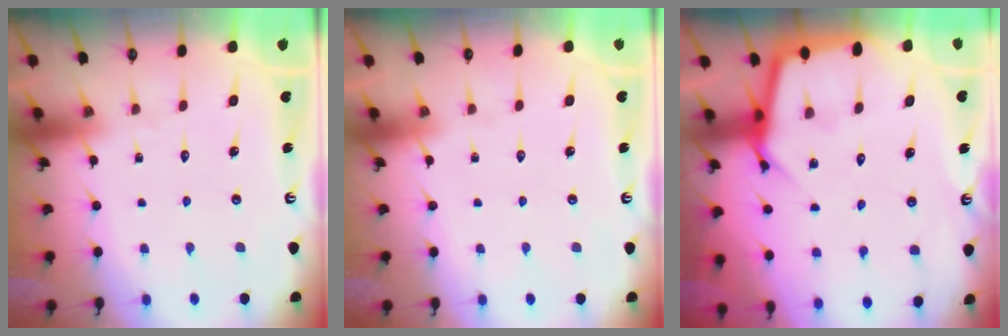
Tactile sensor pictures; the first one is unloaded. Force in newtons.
{"total": 0.0}
{"total": 6.8, "press": 6.7, "slide": 0.6}